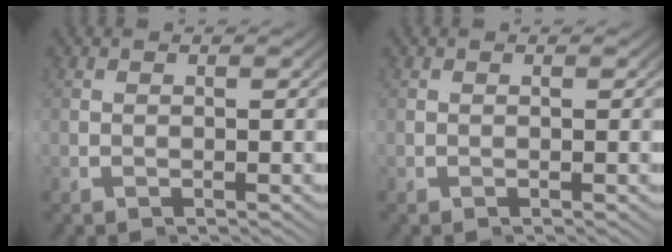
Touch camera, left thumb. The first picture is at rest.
{"total": 0.0}